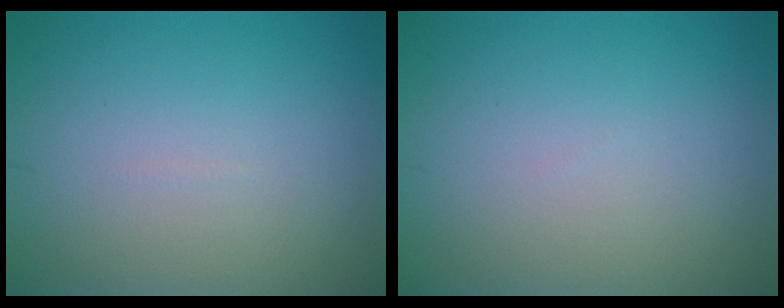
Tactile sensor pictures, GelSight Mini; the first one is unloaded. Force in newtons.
{"total": 0.0}